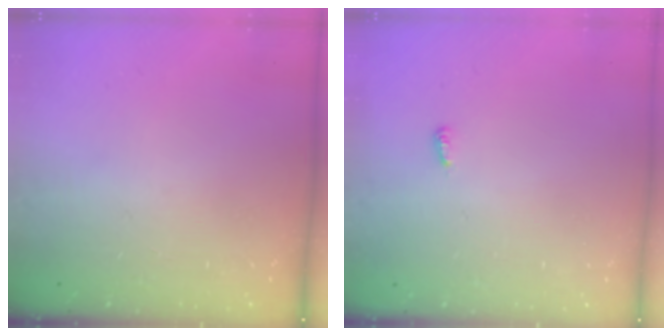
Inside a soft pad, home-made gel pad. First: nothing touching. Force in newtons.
{"total": 2.9, "press": 2.9, "slide": 0.3}